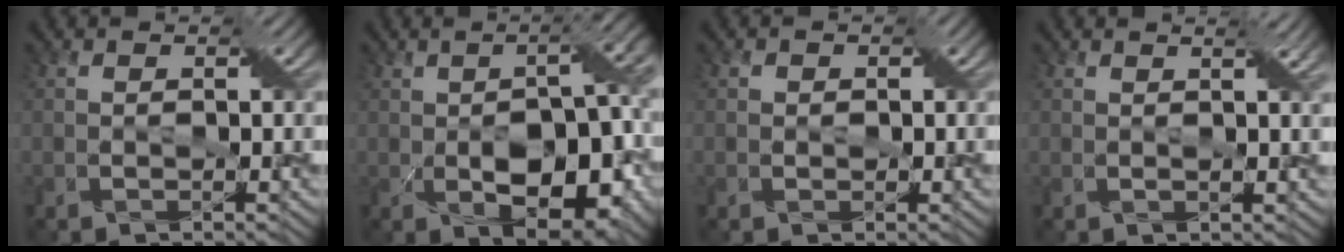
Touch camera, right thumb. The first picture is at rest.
{"total": 12.7, "force": [-2.3, 5.9, 11.0], "torque": [-0.160, -0.008, -0.029]}
{"total": 1.1, "force": [0.2, 1.1, 0.3], "torque": [-0.002, -0.001, 0.001]}
{"total": 2.3, "force": [1.2, 0.2, 2.0], "torque": [-0.033, -0.003, 0.019]}